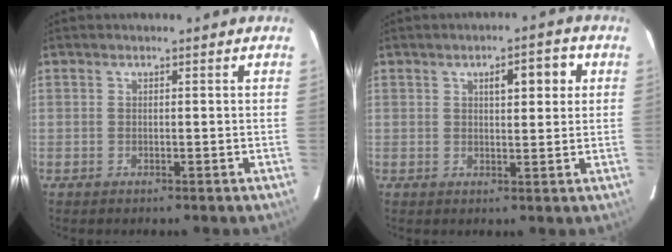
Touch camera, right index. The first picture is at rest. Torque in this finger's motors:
{"motor_torque": [0.15, 0.05, 0.08, 0.04]}